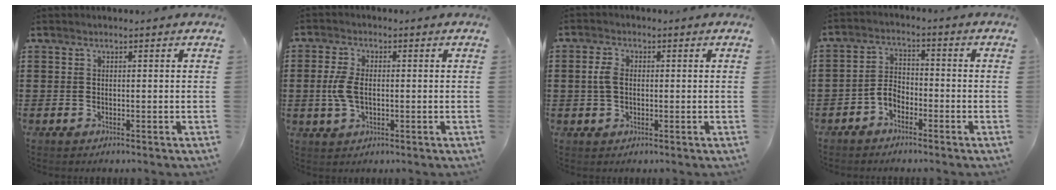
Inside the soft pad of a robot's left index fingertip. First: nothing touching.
{"total": 4.8, "force": [-0.2, 2.5, 4.1], "torque": [-0.106, -0.003, -0.012]}
{"total": 3.3, "force": [0.3, 2.0, 2.5], "torque": [-0.061, 0.006, 0.002]}
{"total": 3.5, "force": [-2.3, 1.9, 1.9], "torque": [-0.051, 0.004, -0.052]}